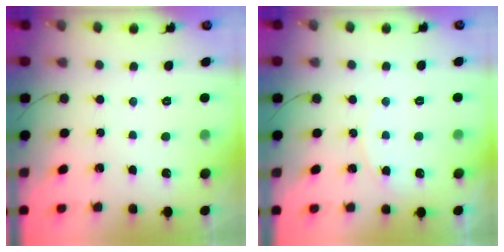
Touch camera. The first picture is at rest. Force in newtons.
{"total": 2.8, "press": 2.8, "slide": 0.4}